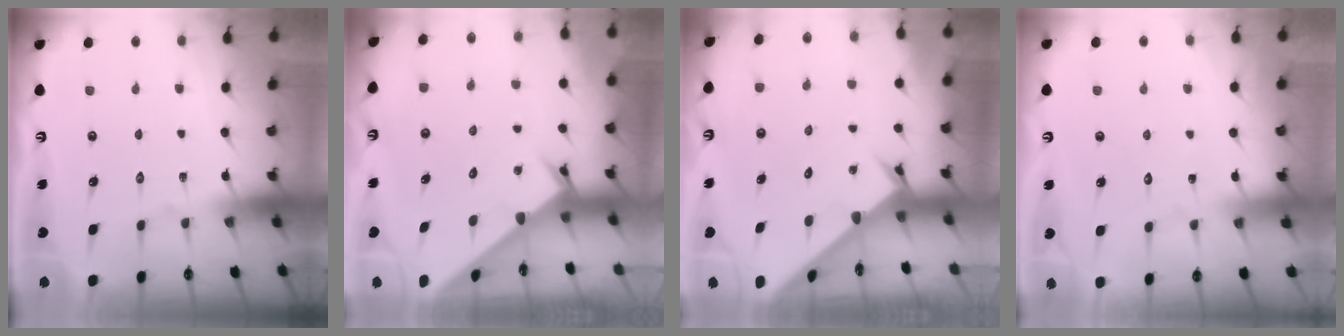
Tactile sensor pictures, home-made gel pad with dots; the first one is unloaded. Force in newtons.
{"total": 2.7, "press": 2.7, "slide": 0.1}
{"total": 2.2, "press": 2.2, "slide": 0.1}
{"total": 3.7, "press": 3.7, "slide": 0.4}